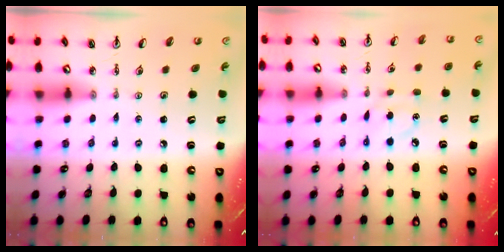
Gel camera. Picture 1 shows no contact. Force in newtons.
{"total": 4.5, "press": 4.5, "slide": 0.6}